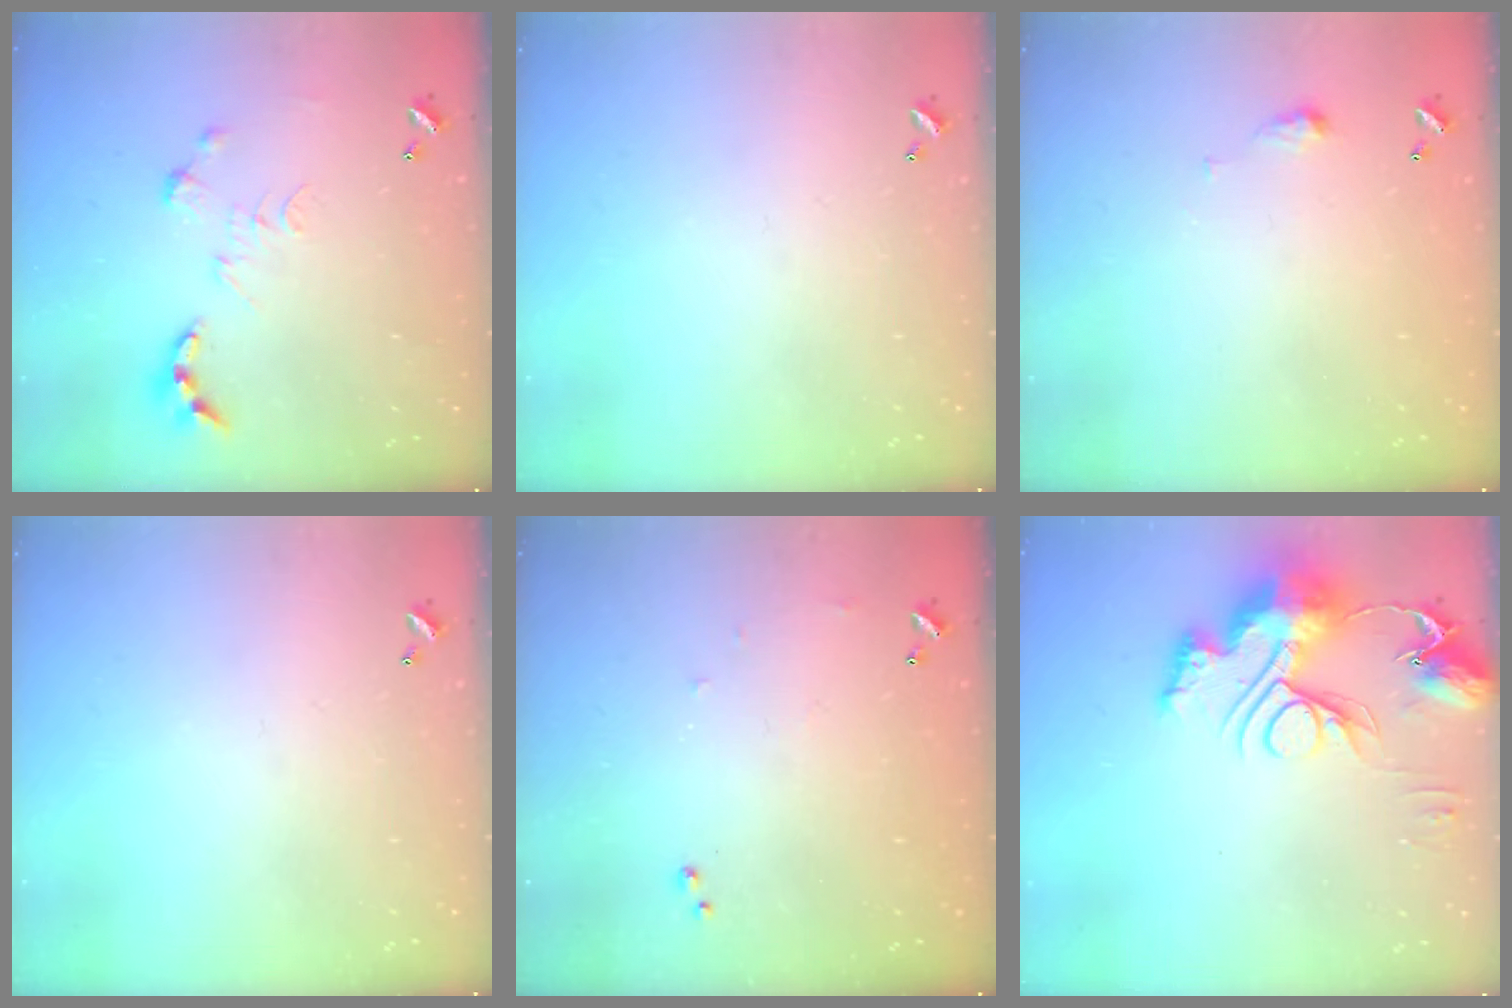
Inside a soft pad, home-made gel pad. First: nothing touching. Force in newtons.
{"total": 0.0}
{"total": 2.9, "press": 2.9, "slide": 0.5}
{"total": 0.0}
{"total": 6.4, "press": 6.4, "slide": 0.8}
{"total": 16.7, "press": 16.6, "slide": 1.8}